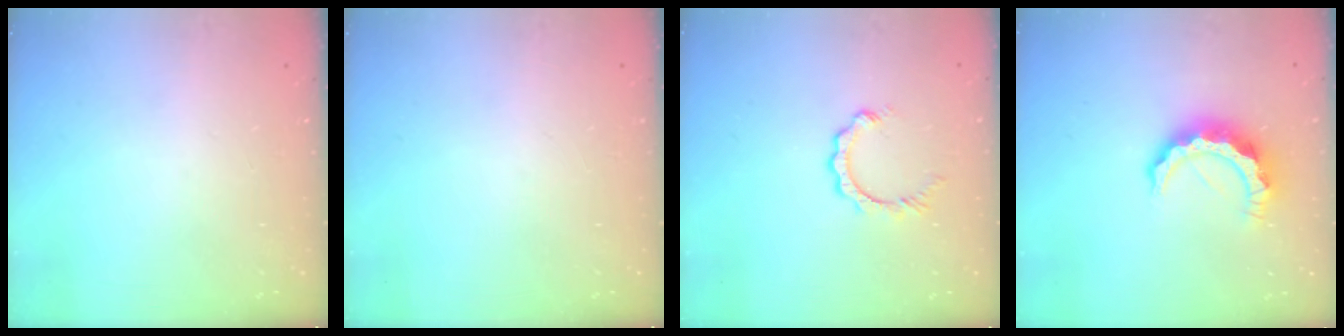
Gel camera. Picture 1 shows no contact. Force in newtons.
{"total": 0.0}
{"total": 3.1, "press": 3.0, "slide": 0.5}
{"total": 9.5, "press": 9.5, "slide": 0.8}